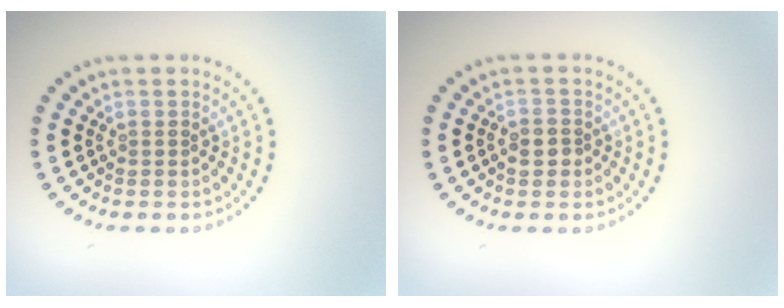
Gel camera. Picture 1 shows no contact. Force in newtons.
{"total": 1.5, "press": 1.5, "slide": 0.2}